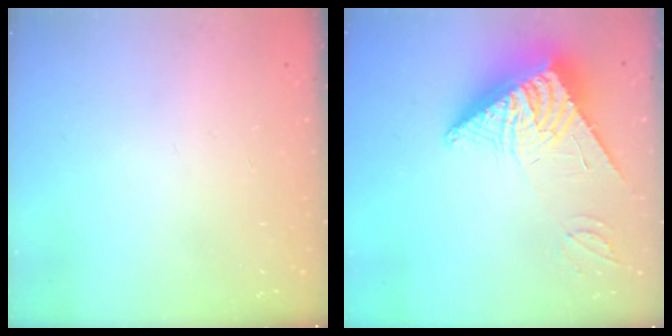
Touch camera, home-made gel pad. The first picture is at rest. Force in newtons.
{"total": 12.9, "press": 12.9, "slide": 1.3}